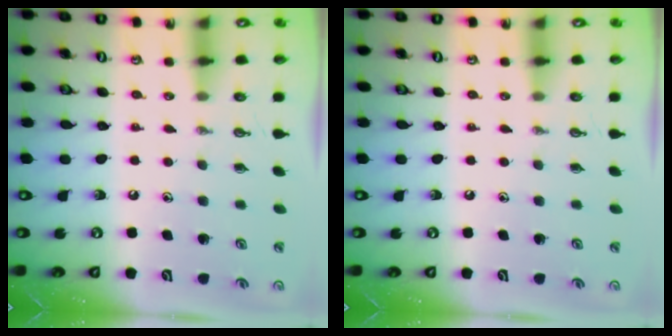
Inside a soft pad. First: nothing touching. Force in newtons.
{"total": 0.0}